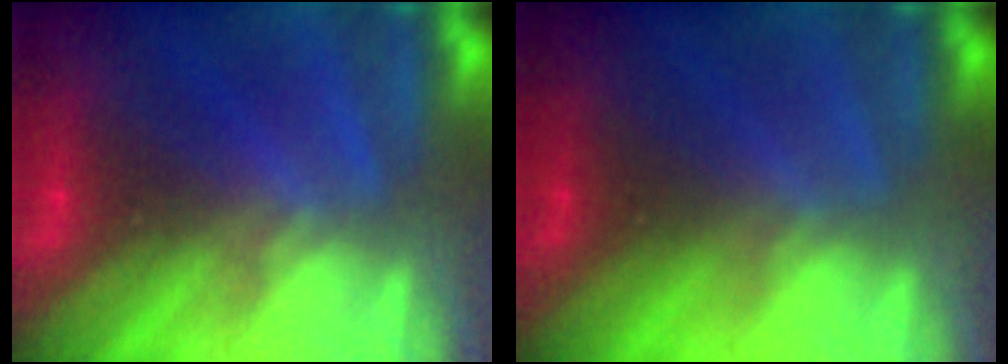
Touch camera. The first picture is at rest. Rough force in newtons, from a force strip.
{"total": 5.4}